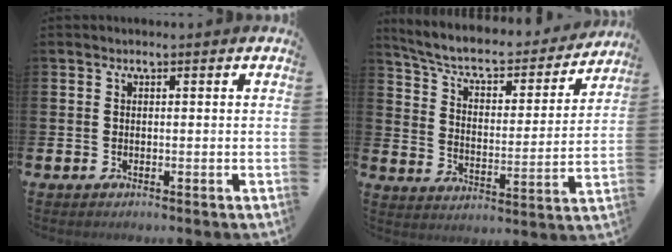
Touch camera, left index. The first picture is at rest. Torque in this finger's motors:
{"motor_torque": [1.07, -1.07, 0.40, 0.09]}